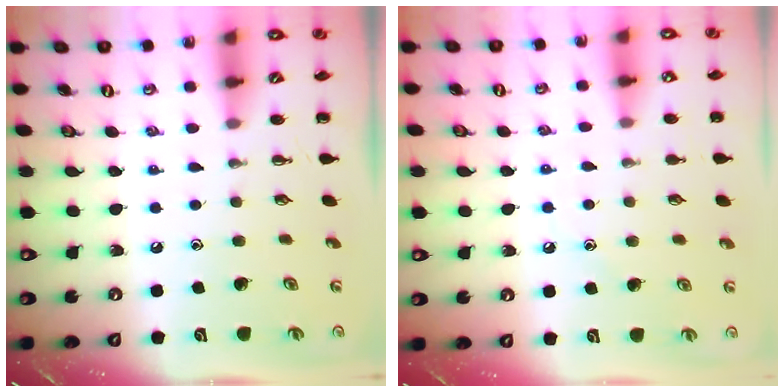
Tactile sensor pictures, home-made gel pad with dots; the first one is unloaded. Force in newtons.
{"total": 6.6, "press": 6.3, "slide": 1.9}